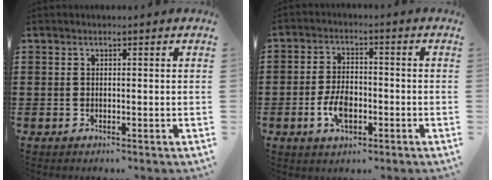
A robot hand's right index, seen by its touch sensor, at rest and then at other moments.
{"total": 5.5, "force": [-1.8, 3.0, 4.1], "torque": [-0.098, 0.000, -0.038]}